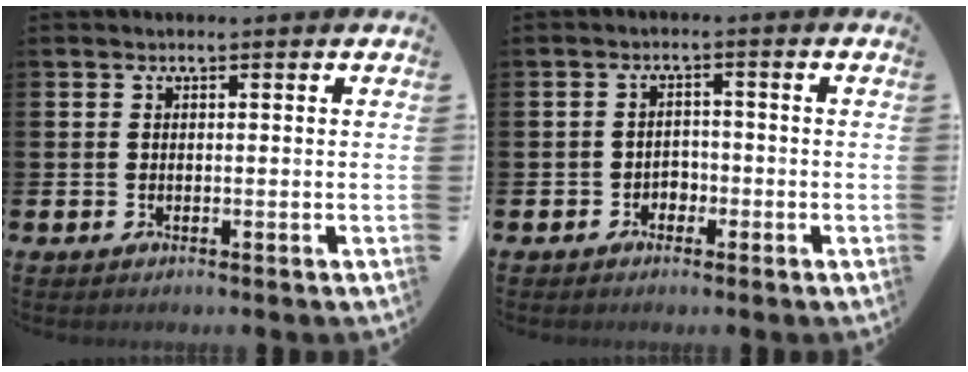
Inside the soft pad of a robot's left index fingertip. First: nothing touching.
{"total": 2.0, "force": [-1.3, 1.5, 0.3], "torque": [-0.006, 0.001, -0.032]}